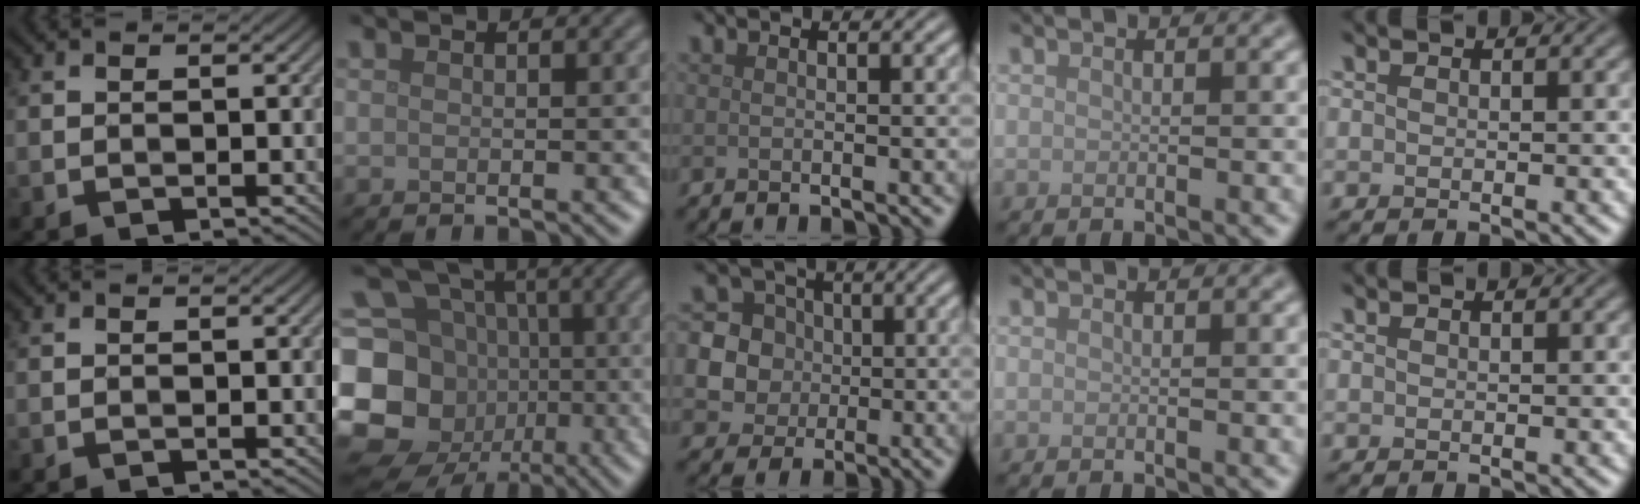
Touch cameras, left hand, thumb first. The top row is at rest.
{"index": {"total": 18.0, "force": [-4.0, 15.8, 7.6], "torque": [-0.209, 0.002, -0.091]}, "middle": {"total": 10.9, "force": [0.9, 10.3, 3.2], "torque": [-0.089, 0.025, 0.014]}}